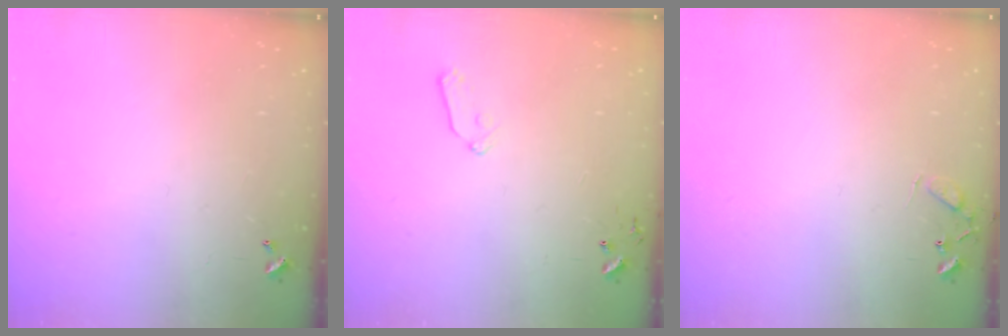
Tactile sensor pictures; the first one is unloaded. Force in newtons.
{"total": 6.5, "press": 6.4, "slide": 1.0}
{"total": 5.6, "press": 5.6, "slide": 0.5}